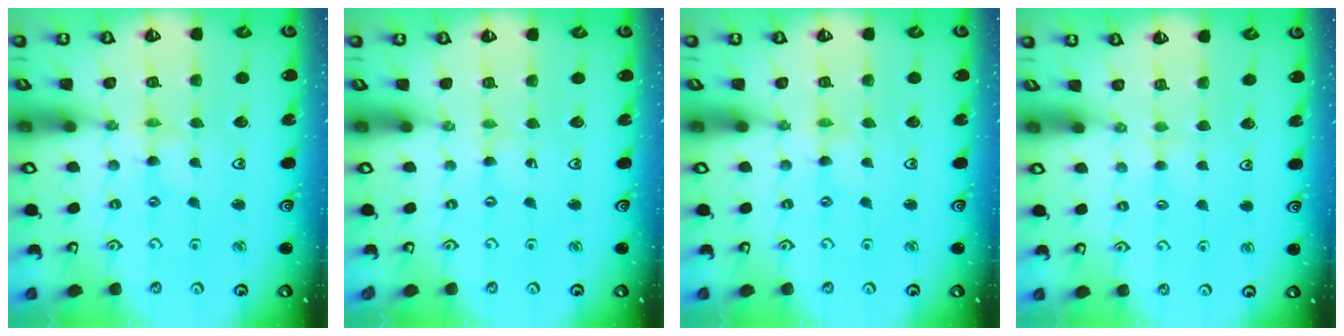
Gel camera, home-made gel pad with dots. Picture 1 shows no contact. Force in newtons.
{"total": 0.6, "press": 0.6, "slide": 0.1}
{"total": 0.0}
{"total": 1.9, "press": 1.9, "slide": 0.4}